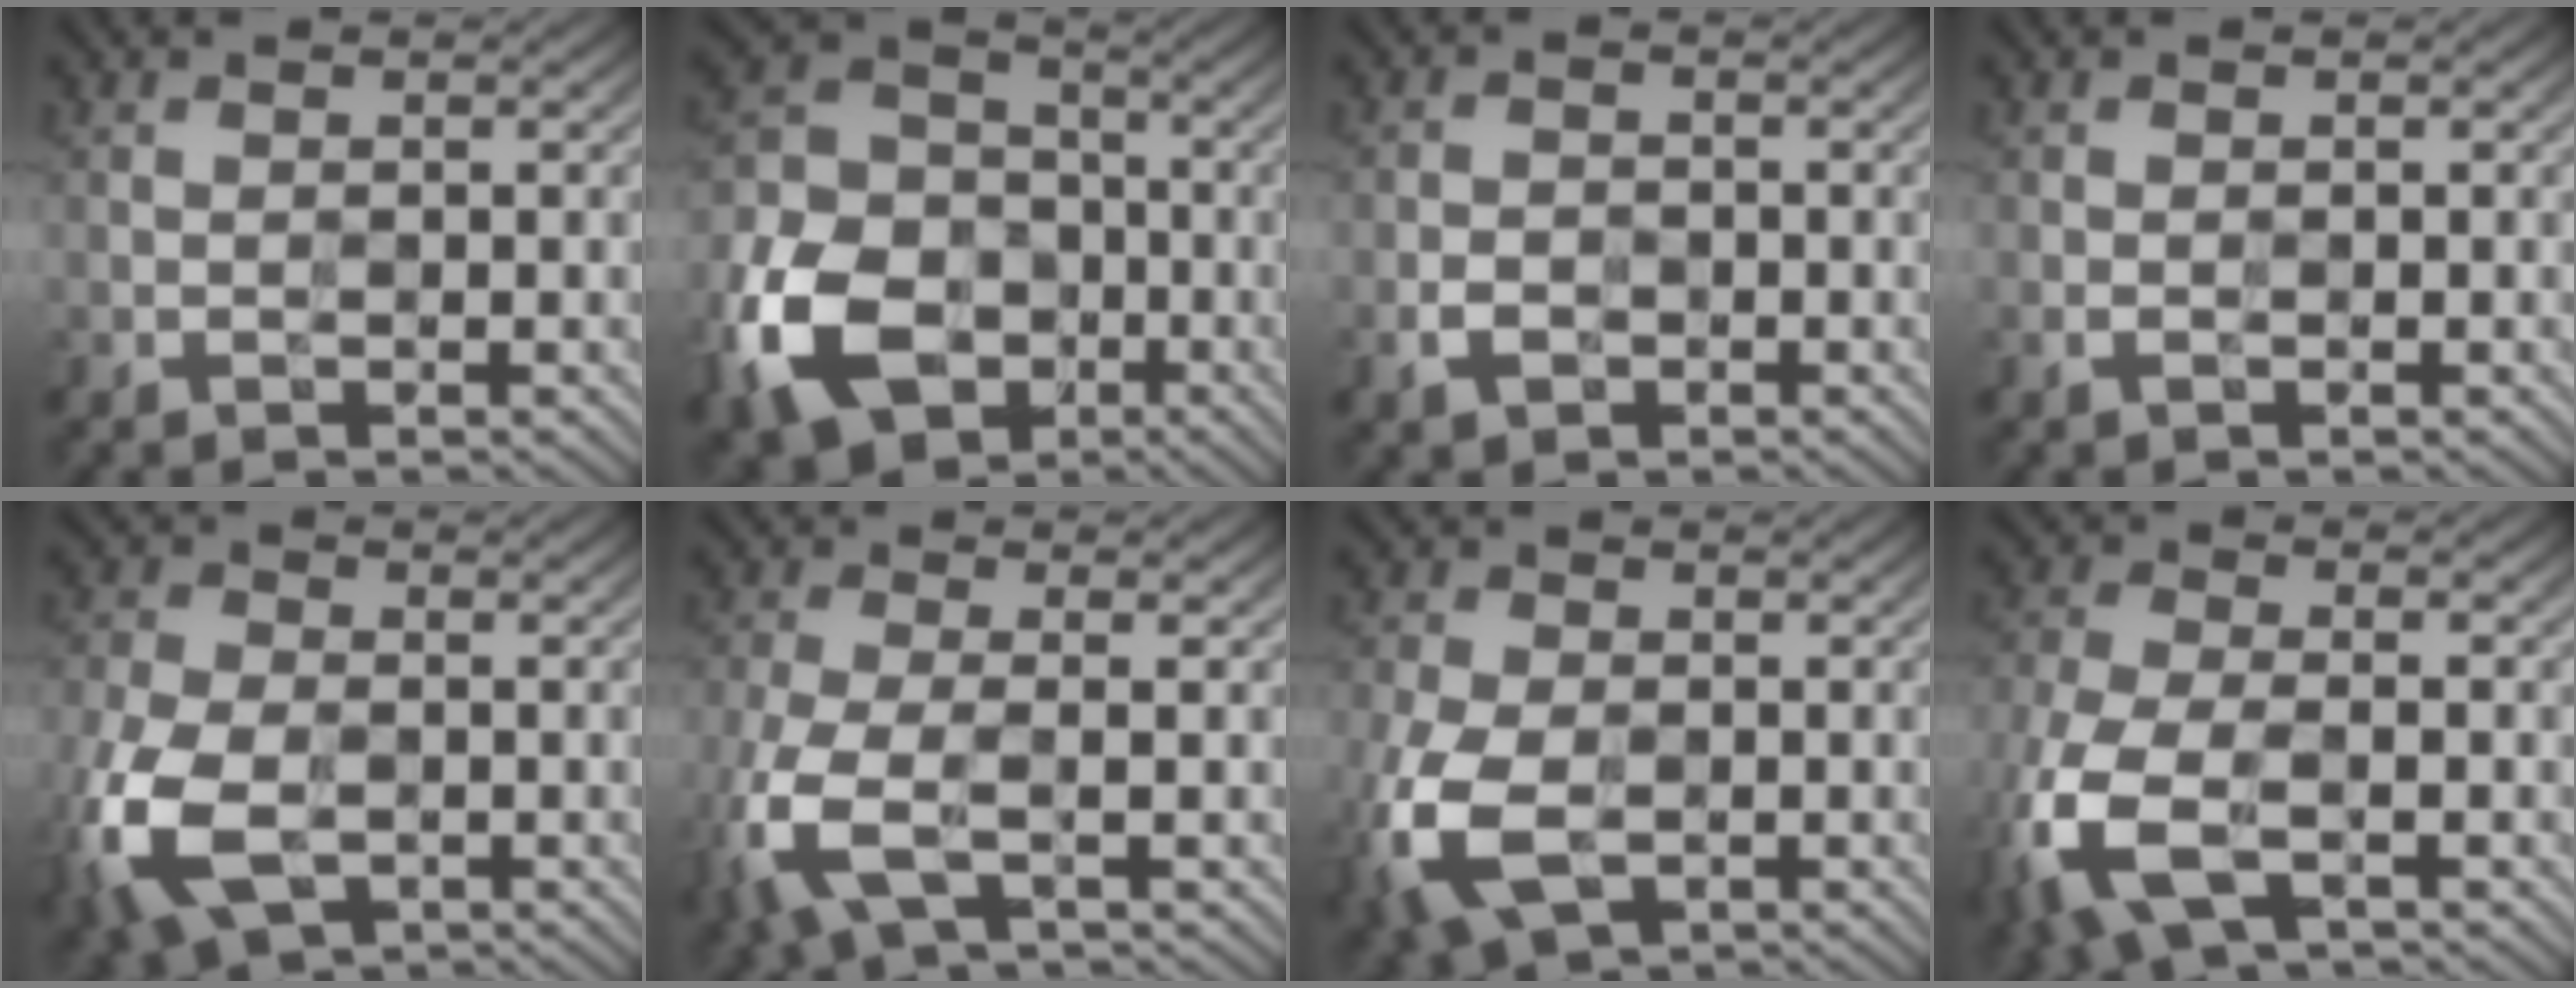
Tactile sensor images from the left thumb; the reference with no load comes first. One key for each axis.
{"total": 15.5, "fx": -6.6, "fy": 11.3, "fz": 8.3, "tx": -0.222, "ty": -0.033, "tz": -0.146}
{"total": 2.4, "fx": -1.3, "fy": 1.7, "fz": 1.2, "tx": -0.024, "ty": 0.000, "tz": -0.028}
{"total": 0.6, "fx": -0.3, "fy": 0.2, "fz": 0.4, "tx": -0.012, "ty": 0.000, "tz": -0.005}
{"total": 12.2, "fx": -4.1, "fy": 7.4, "fz": 8.8, "tx": -0.248, "ty": -0.031, "tz": -0.081}
{"total": 7.8, "fx": -2.8, "fy": 3.1, "fz": 6.6, "tx": -0.178, "ty": -0.015, "tz": -0.064}
{"total": 10.9, "fx": -3.4, "fy": 6.7, "fz": 7.9, "tx": -0.230, "ty": -0.030, "tz": -0.066}
{"total": 10.7, "fx": -4.6, "fy": 5.1, "fz": 8.2, "tx": -0.226, "ty": -0.023, "tz": -0.095}